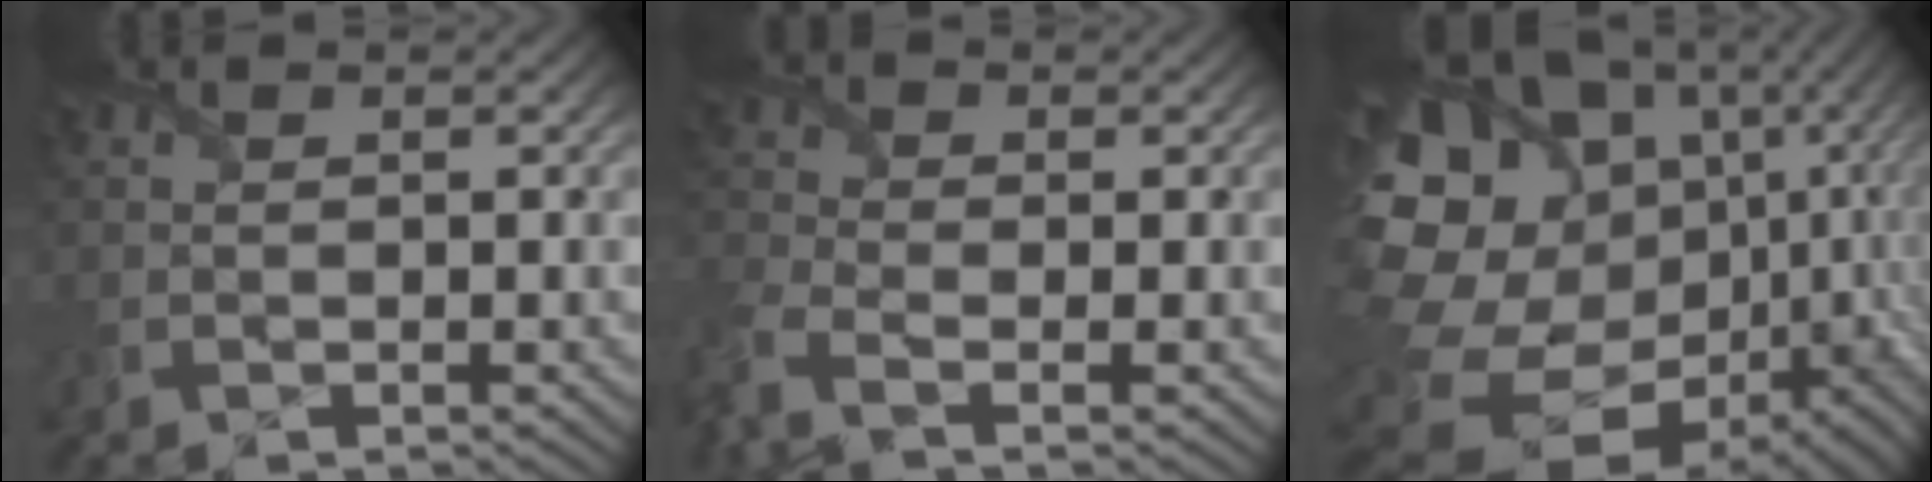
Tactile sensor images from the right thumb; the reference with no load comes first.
{"total": 5.3, "force": [-2.8, 2.6, 3.6], "torque": [-0.102, -0.014, -0.073]}
{"total": 20.9, "force": [3.3, 16.8, 12.1], "torque": [-0.284, -0.049, 0.093]}